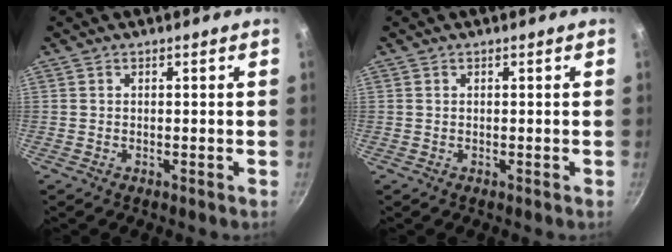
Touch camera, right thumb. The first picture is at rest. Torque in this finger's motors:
{"motor_torque": [0.07, -0.11, 0.30, -0.12, 0.03]}